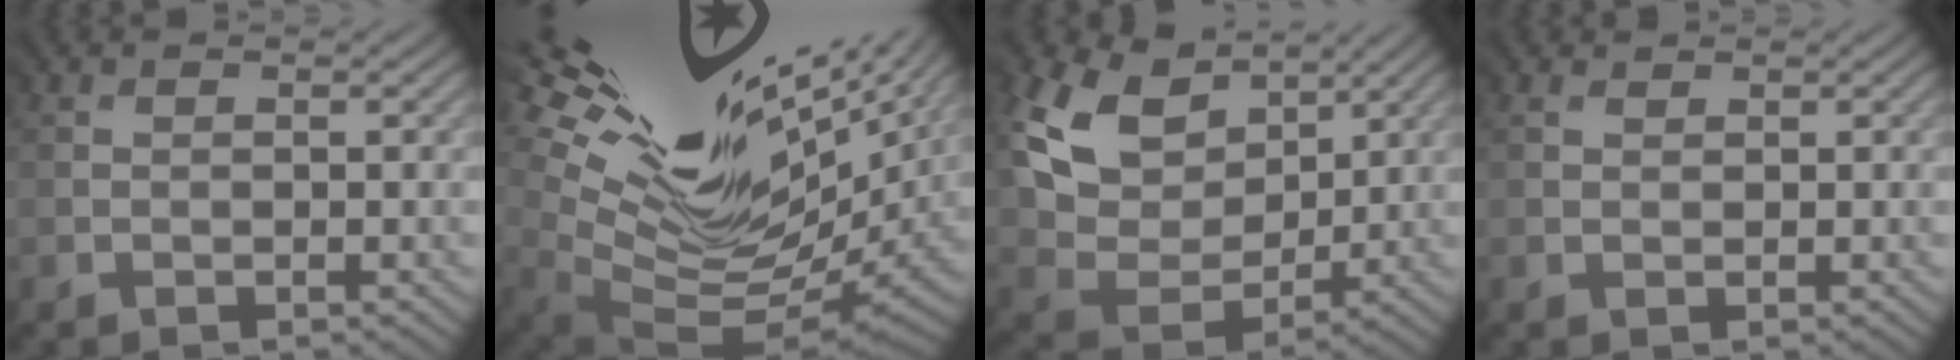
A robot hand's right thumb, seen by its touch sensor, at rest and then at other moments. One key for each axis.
{"total": 15.1, "fx": 6.2, "fy": 5.6, "fz": 12.6, "tx": -0.228, "ty": 0.017, "tz": 0.144}
{"total": 11.1, "fx": 5.8, "fy": 7.7, "fz": 5.6, "tx": -0.168, "ty": 0.013, "tz": 0.117}
{"total": 1.6, "fx": 1.5, "fy": 0.4, "fz": -0.3, "tx": -0.002, "ty": 0.002, "tz": 0.031}